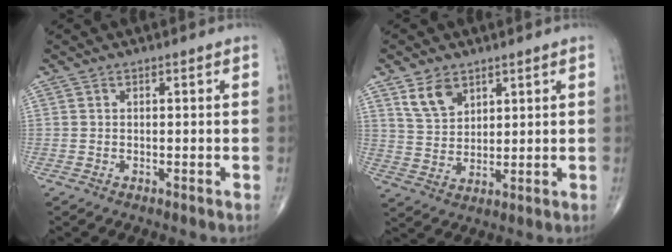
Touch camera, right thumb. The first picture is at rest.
{"total": 6.4, "force": [3.8, 4.0, 3.2], "torque": [-0.046, -0.022, 0.081]}